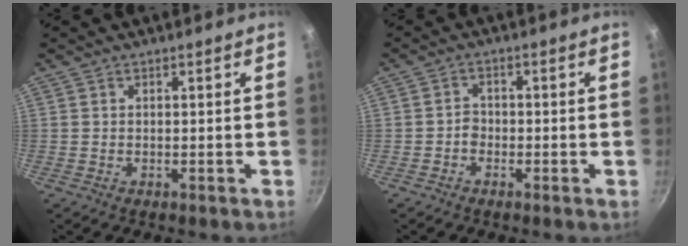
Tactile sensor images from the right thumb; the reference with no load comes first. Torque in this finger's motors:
{"motor_torque": [2.75, 2.26, -0.15, -0.16, 0.00]}